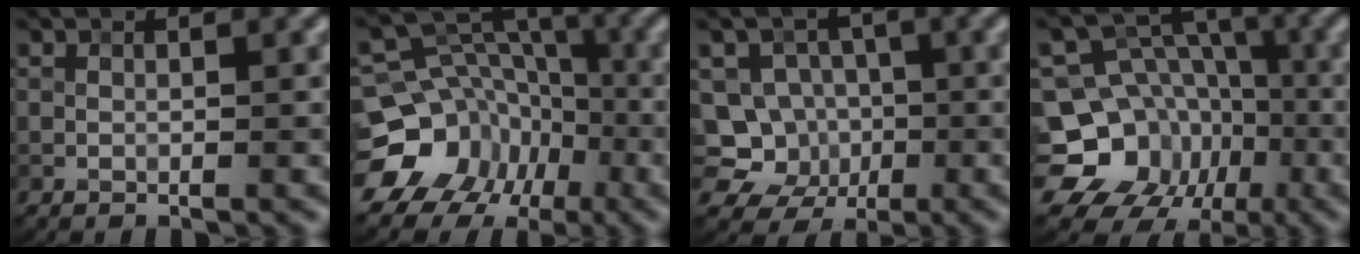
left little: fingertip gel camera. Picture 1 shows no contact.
{"total": 12.7, "force": [-5.3, 10.9, 3.8], "torque": [-0.075, -0.011, -0.095]}
{"total": 7.1, "force": [-2.3, 6.4, 2.1], "torque": [-0.016, 0.019, -0.067]}
{"total": 15.6, "force": [-7.2, 12.9, 5.2], "torque": [-0.101, -0.015, -0.124]}